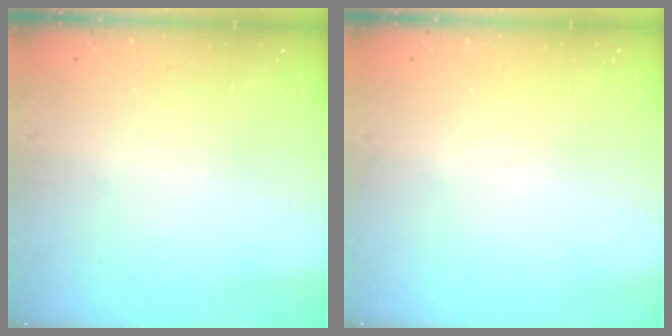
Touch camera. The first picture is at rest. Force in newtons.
{"total": 0.0}